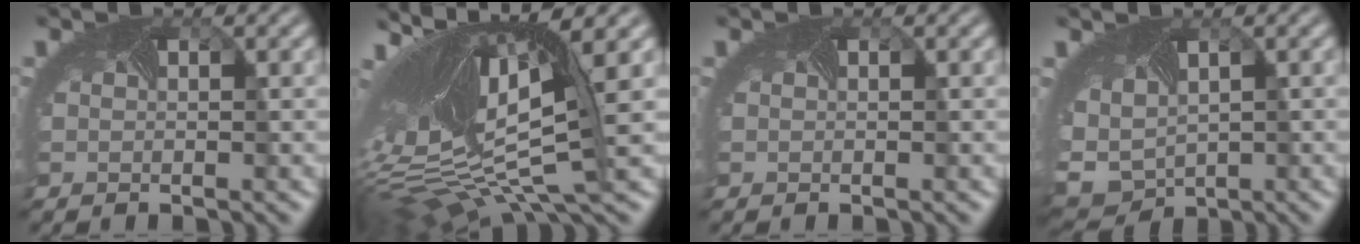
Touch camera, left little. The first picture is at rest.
{"total": 16.7, "force": [2.8, 6.8, 15.0], "torque": [-0.274, -0.009, 0.063]}
{"total": 0.0}
{"total": 5.5, "force": [2.2, 4.1, 2.9], "torque": [-0.089, 0.004, 0.063]}